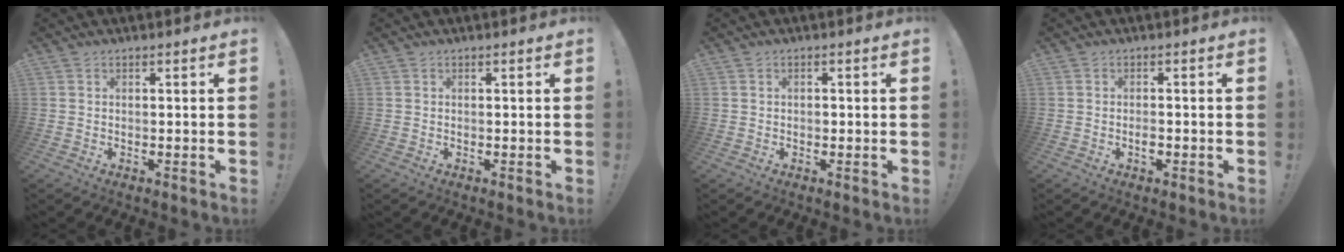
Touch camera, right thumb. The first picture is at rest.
{"total": 0.0}
{"total": 0.6, "force": [-0.3, 0.4, 0.1], "torque": [-0.002, 0.001, -0.006]}
{"total": 1.8, "force": [-0.9, 0.8, 1.3], "torque": [-0.017, 0.000, -0.017]}